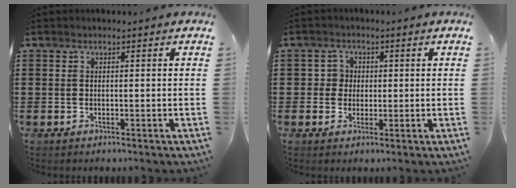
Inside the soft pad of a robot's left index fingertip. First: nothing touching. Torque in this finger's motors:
{"motor_torque": [0.61, 1.53, 0.00, -0.01]}